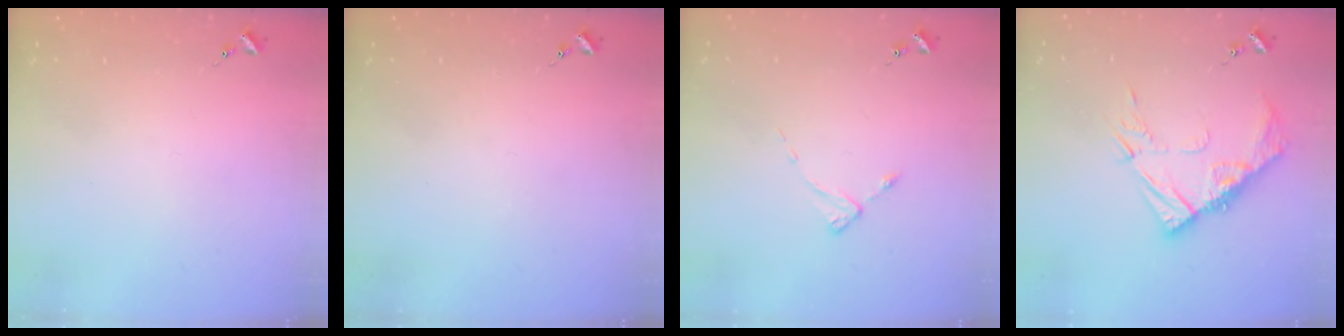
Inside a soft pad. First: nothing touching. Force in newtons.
{"total": 0.0}
{"total": 1.9, "press": 1.8, "slide": 0.3}
{"total": 12.2, "press": 12.1, "slide": 0.9}